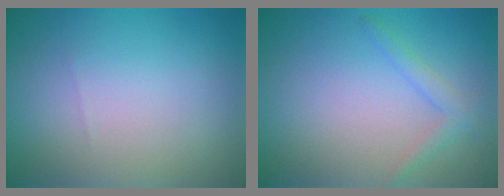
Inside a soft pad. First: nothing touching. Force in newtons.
{"total": 1.6, "press": 1.6, "slide": 0.1}